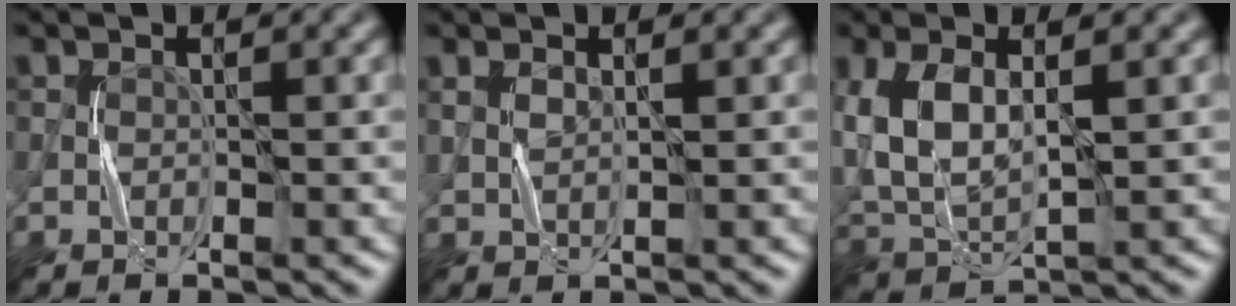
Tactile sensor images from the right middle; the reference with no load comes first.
{"total": 1.1, "force": [0.6, 0.3, 0.9], "torque": [-0.022, 0.000, 0.015]}
{"total": 6.8, "force": [1.7, 3.2, 5.8], "torque": [-0.136, 0.004, 0.031]}